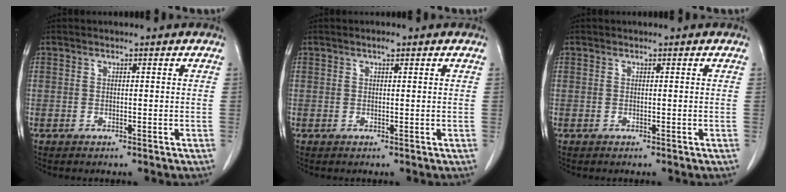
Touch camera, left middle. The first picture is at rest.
{"total": 0.7, "force": [0.4, 0.2, 0.5], "torque": [-0.012, -0.001, 0.006]}
{"total": 0.0}